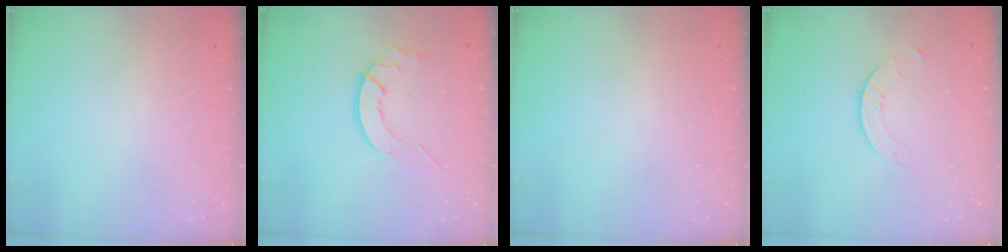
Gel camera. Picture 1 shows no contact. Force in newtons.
{"total": 8.7, "press": 8.6, "slide": 0.8}
{"total": 0.0}
{"total": 4.5, "press": 4.5, "slide": 0.3}